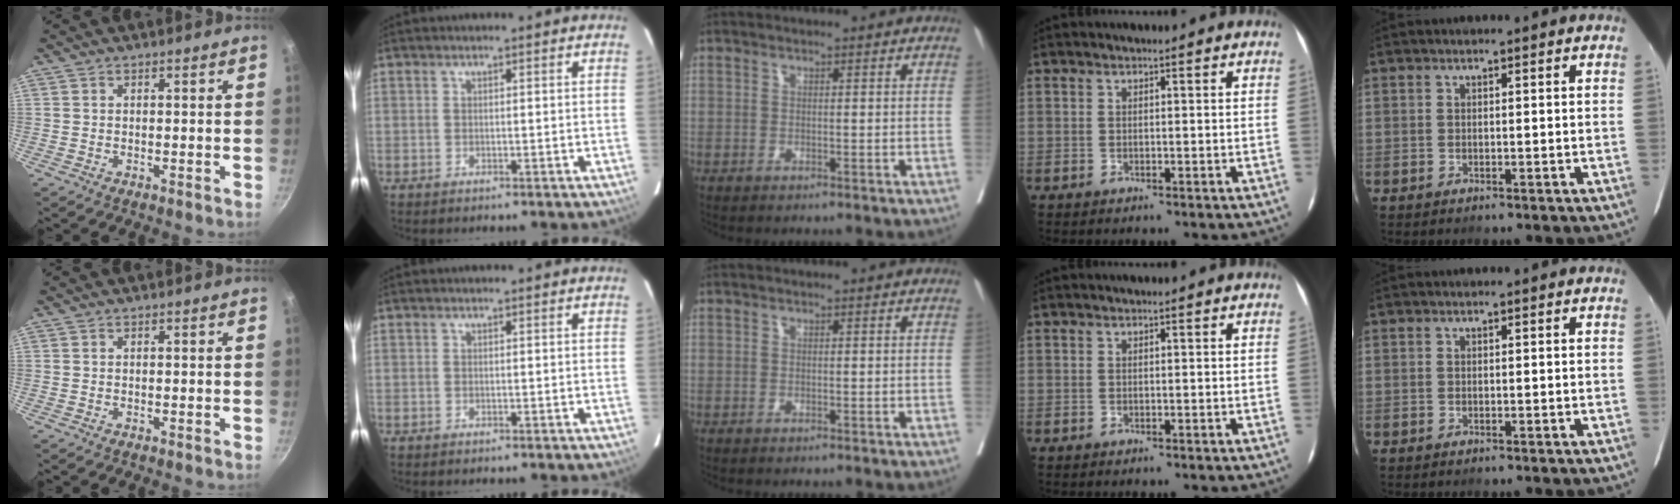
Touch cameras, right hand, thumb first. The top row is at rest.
{}